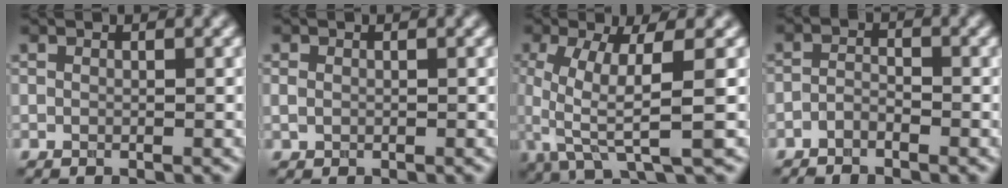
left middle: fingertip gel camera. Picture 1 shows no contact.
{"total": 0.8, "force": [0.0, 0.7, 0.4], "torque": [-0.008, -0.001, -0.001]}
{"total": 7.1, "force": [-0.8, 1.9, 6.7], "torque": [-0.142, -0.004, -0.016]}
{"total": 1.5, "force": [-1.2, 0.5, 0.7], "torque": [-0.015, 0.003, -0.028]}